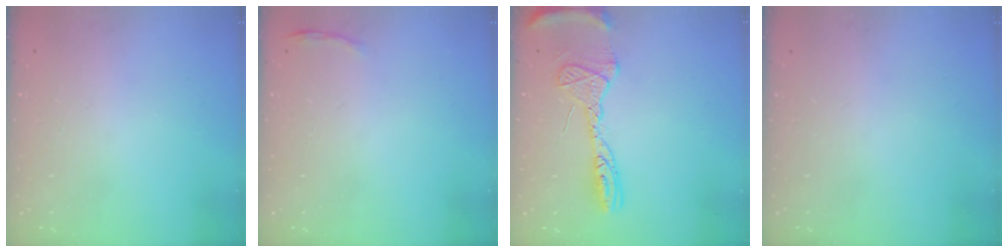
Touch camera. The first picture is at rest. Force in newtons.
{"total": 3.4, "press": 3.3, "slide": 0.9}
{"total": 14.7, "press": 14.6, "slide": 1.4}
{"total": 0.0}